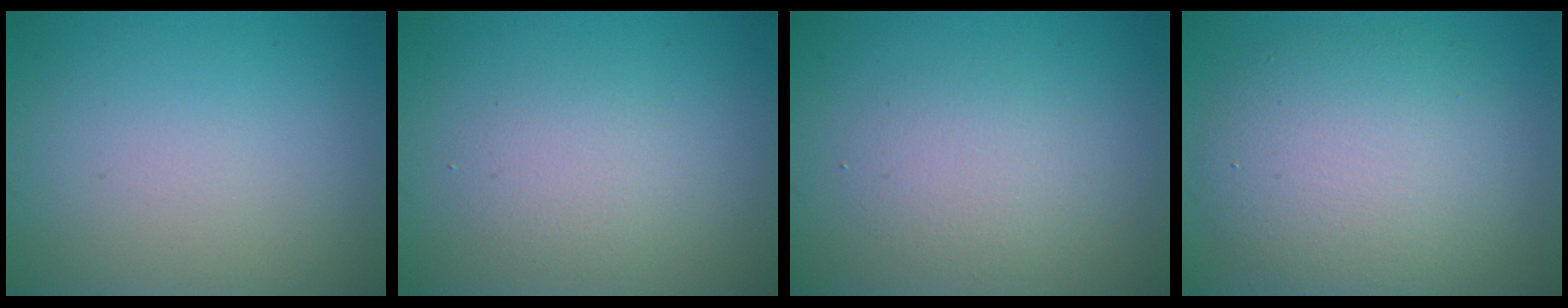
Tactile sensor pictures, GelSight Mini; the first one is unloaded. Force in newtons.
{"total": 2.1, "press": 2.1, "slide": 0.1}
{"total": 2.4, "press": 2.4, "slide": 0.2}
{"total": 7.5, "press": 7.5, "slide": 0.6}